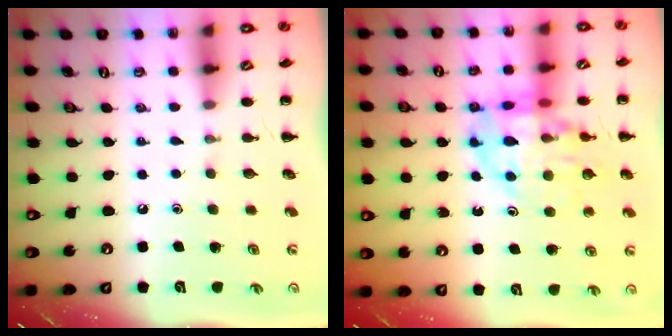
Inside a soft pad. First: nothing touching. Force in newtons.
{"total": 15.5, "press": 15.2, "slide": 3.1}